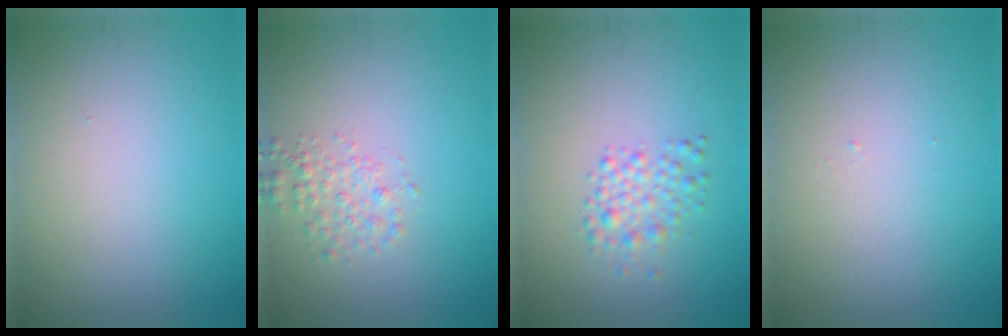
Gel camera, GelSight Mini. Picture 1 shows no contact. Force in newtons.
{"total": 2.0, "press": 2.0, "slide": 0.1}
{"total": 2.2, "press": 2.2, "slide": 0.1}
{"total": 0.0}